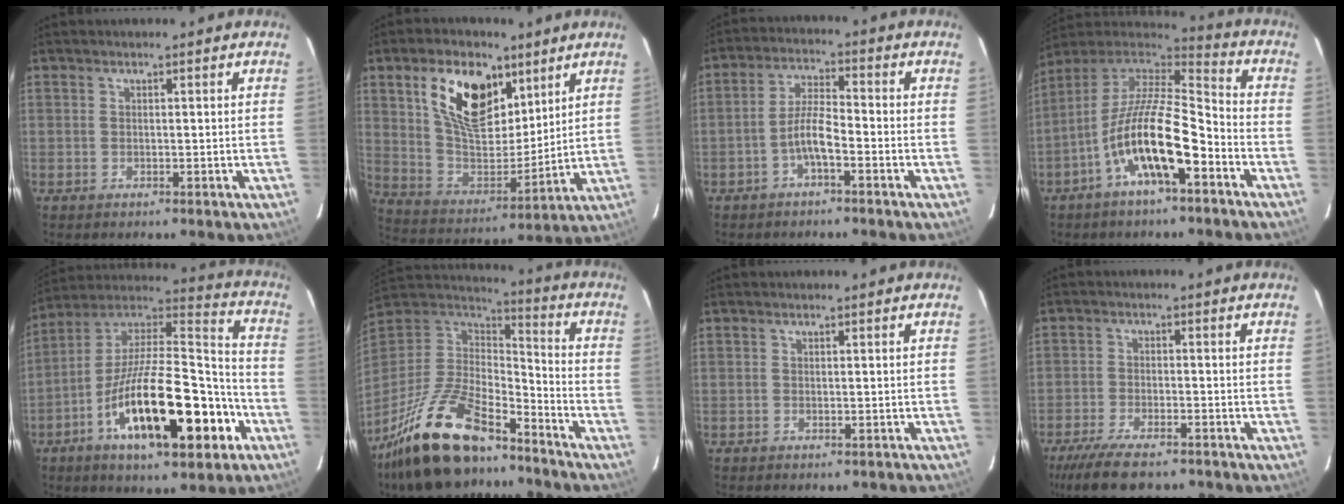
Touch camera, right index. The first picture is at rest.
{"total": 17.3, "force": [8.5, 9.5, 11.8], "torque": [-0.217, 0.008, 0.166]}
{"total": 5.1, "force": [-2.7, 1.1, 4.1], "torque": [-0.089, 0.010, -0.049]}
{"total": 16.8, "force": [-7.7, 5.1, 14.0], "torque": [-0.262, -0.011, -0.147]}
{"total": 25.8, "force": [-10.9, 9.1, 21.5], "torque": [-0.357, -0.015, -0.178]}
{"total": 24.3, "force": [-17.6, 9.1, 14.1], "torque": [-0.290, -0.022, -0.302]}
{"total": 2.7, "force": [-2.3, 1.2, 0.8], "torque": [-0.014, -0.004, -0.024]}
{"total": 12.2, "force": [-9.8, 3.6, 6.3], "torque": [-0.149, -0.032, -0.168]}